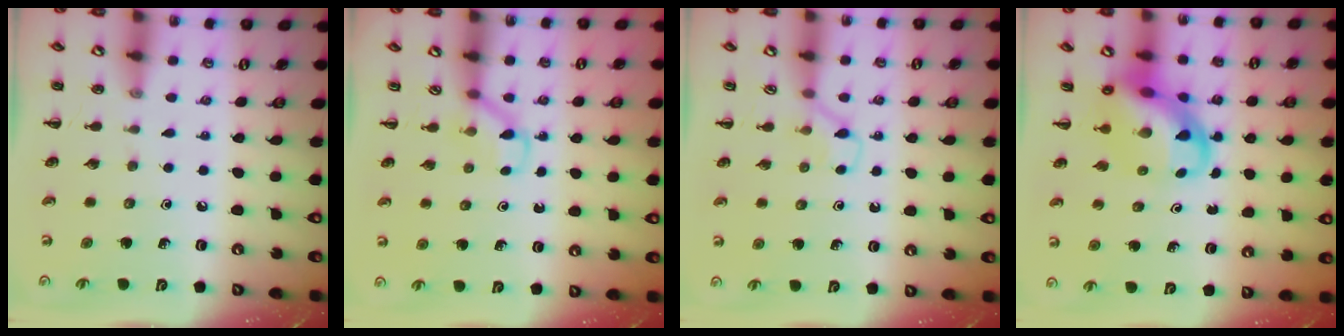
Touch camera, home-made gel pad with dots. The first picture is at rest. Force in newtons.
{"total": 3.7, "press": 3.6, "slide": 1.0}
{"total": 3.7, "press": 3.5, "slide": 1.2}
{"total": 11.5, "press": 11.1, "slide": 3.0}